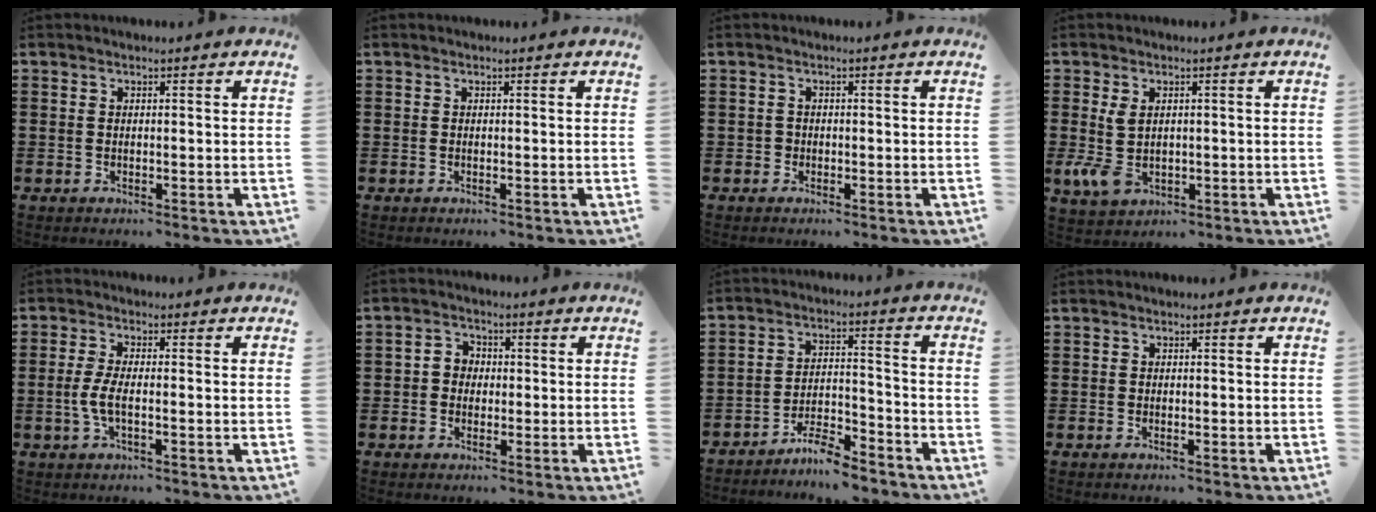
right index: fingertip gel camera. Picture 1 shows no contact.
{"total": 0.0}
{"total": 0.8, "force": [-0.3, 0.7, 0.2], "torque": [-0.006, 0.002, -0.007]}
{"total": 5.1, "force": [-0.1, 3.1, 4.0], "torque": [-0.112, -0.007, -0.008]}
{"total": 3.9, "force": [-1.0, 1.1, 3.6], "torque": [-0.091, -0.008, -0.027]}
{"total": 2.5, "force": [-0.6, 2.2, 1.0], "torque": [-0.028, 0.010, -0.014]}
{"total": 5.8, "force": [-5.4, 0.8, 2.0], "torque": [-0.042, 0.007, -0.106]}
{"total": 0.0}